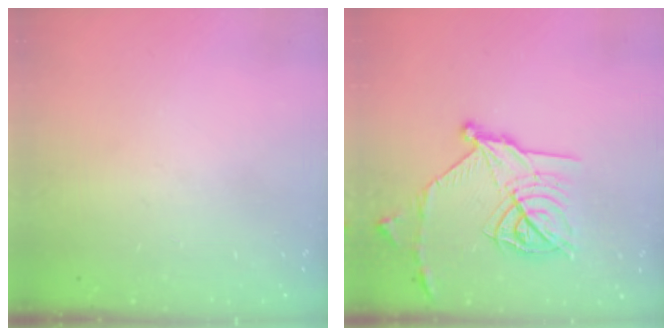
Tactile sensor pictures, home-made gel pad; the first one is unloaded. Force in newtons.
{"total": 17.6, "press": 17.6, "slide": 0.9}